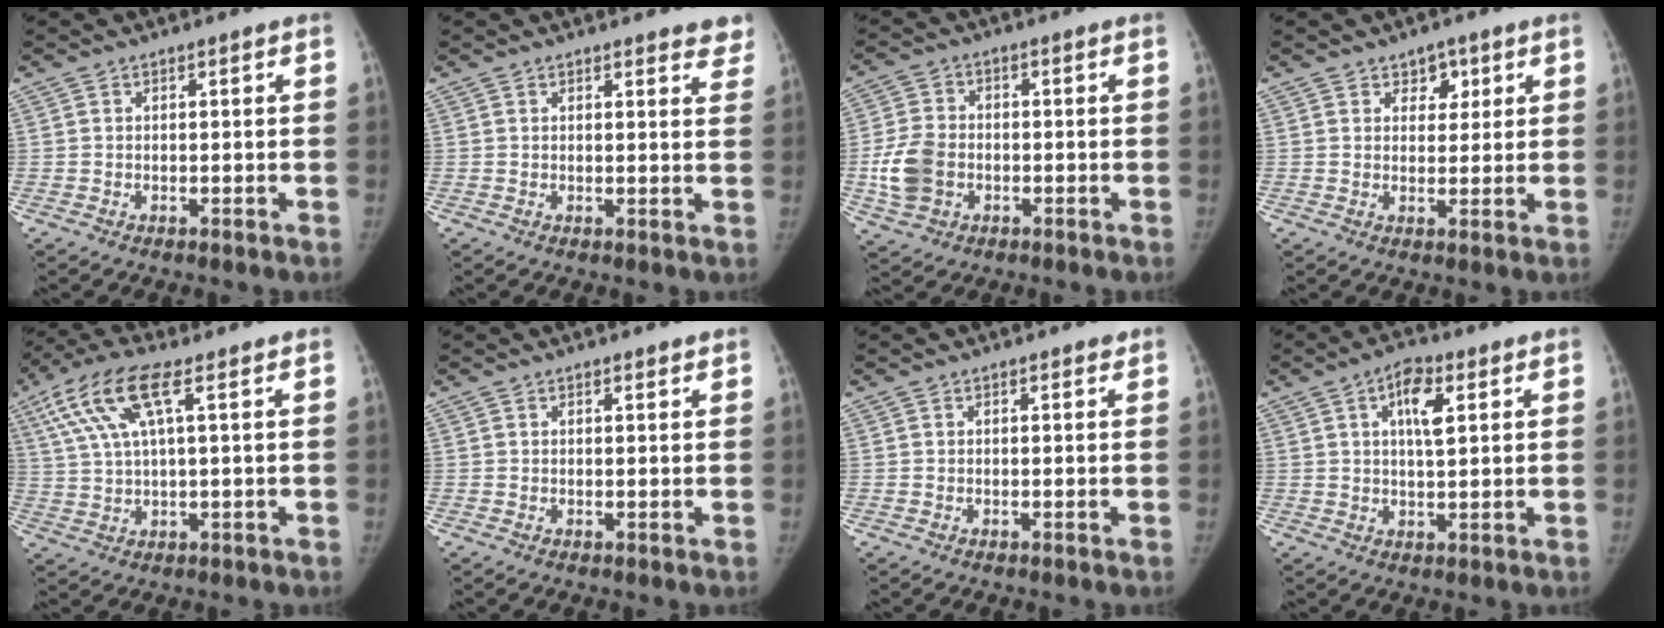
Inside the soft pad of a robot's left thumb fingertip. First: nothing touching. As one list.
[{"total": 4.5, "force": [3.9, 1.4, 1.7], "torque": [0.008, -0.018, 0.031]}, {"total": 8.4, "force": [-2.1, 6.3, 5.1], "torque": [-0.098, 0.010, -0.040]}, {"total": 3.9, "force": [2.1, 2.9, 1.5], "torque": [0.009, -0.010, 0.030]}, {"total": 11.4, "force": [4.6, 3.2, 9.9], "torque": [-0.230, 0.014, 0.087]}, {"total": 1.1, "force": [0.9, 0.3, 0.5], "torque": [-0.007, -0.005, 0.013]}, {"total": 0.6, "force": [0.5, 0.3, 0.2], "torque": [-0.004, -0.003, 0.004]}, {"total": 7.0, "force": [2.6, 2.9, 5.8], "torque": [-0.087, -0.002, 0.041]}]